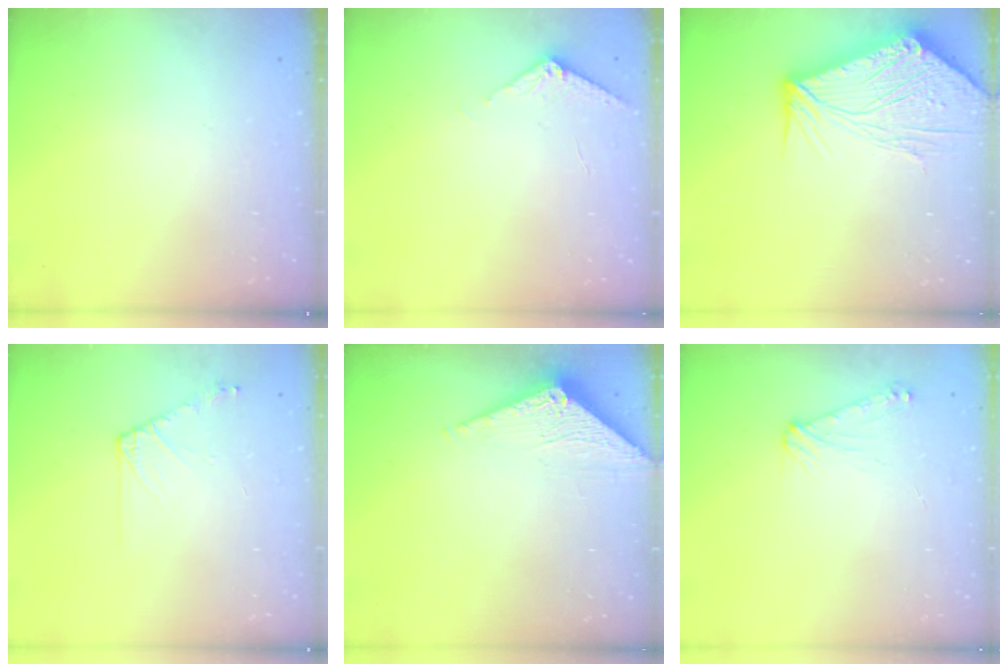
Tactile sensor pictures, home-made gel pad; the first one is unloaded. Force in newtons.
{"total": 2.9, "press": 2.9, "slide": 0.3}
{"total": 15.8, "press": 15.7, "slide": 2.1}
{"total": 6.5, "press": 6.4, "slide": 1.1}
{"total": 3.0, "press": 3.0, "slide": 0.2}
{"total": 6.7, "press": 6.6, "slide": 1.1}